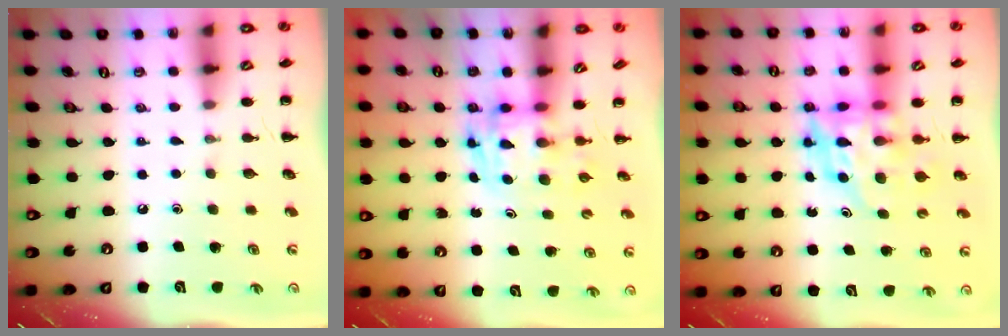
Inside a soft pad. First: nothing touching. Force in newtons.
{"total": 3.6, "press": 3.5, "slide": 0.6}
{"total": 7.3, "press": 7.0, "slide": 2.2}